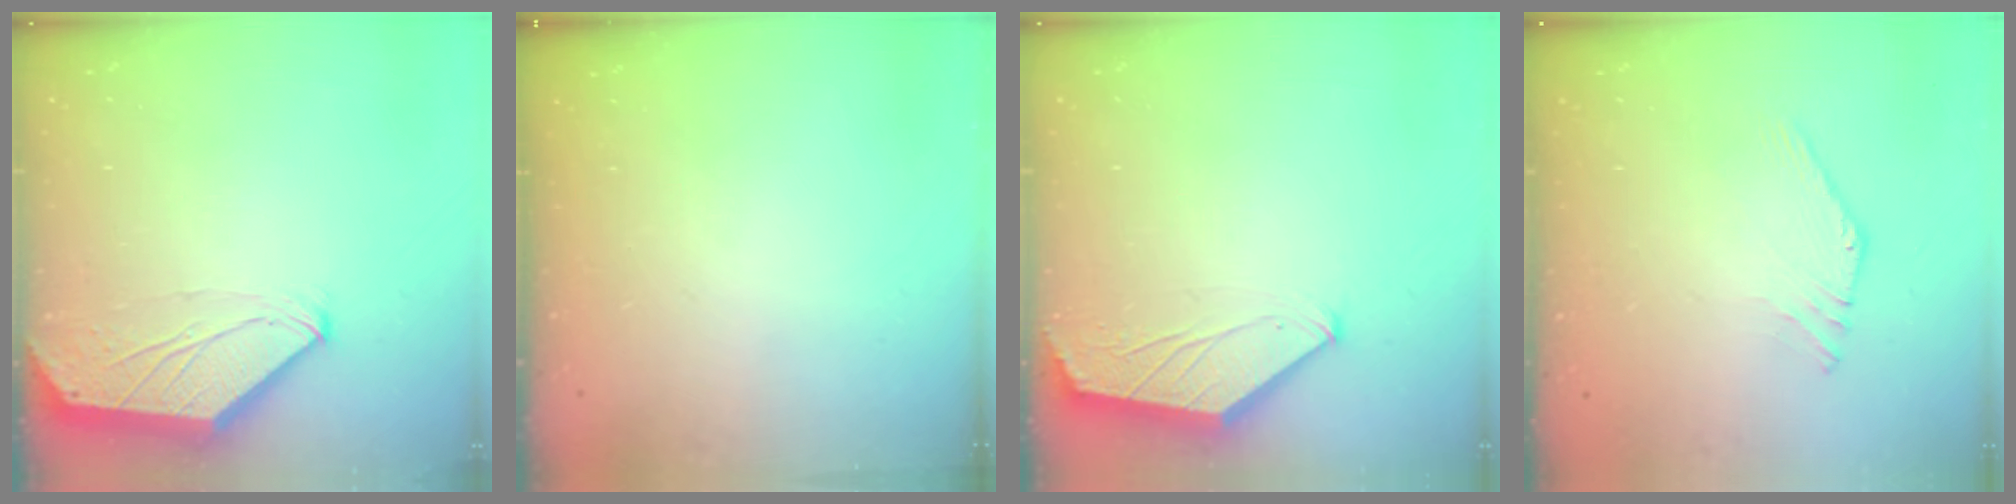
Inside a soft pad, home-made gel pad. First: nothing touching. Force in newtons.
{"total": 0.0}
{"total": 1.6, "press": 1.6, "slide": 0.3}
{"total": 1.8, "press": 1.7, "slide": 0.2}